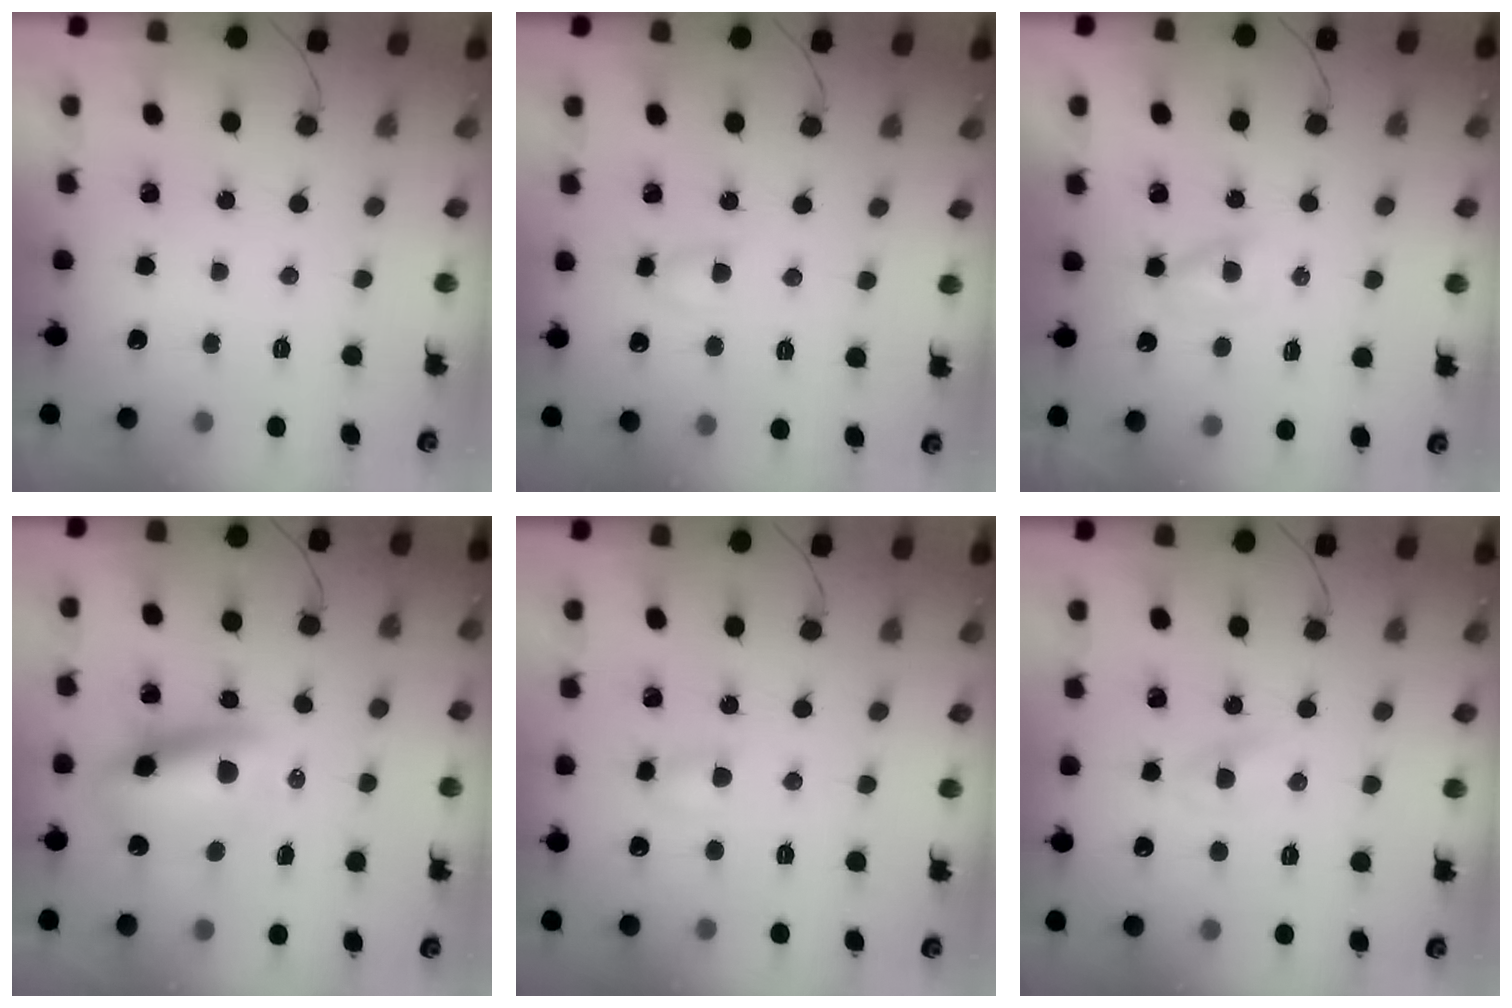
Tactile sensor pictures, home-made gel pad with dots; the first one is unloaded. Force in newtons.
{"total": 4.3, "press": 4.1, "slide": 1.5}
{"total": 2.3, "press": 2.1, "slide": 1.0}
{"total": 12.2, "press": 11.7, "slide": 3.4}
{"total": 3.9, "press": 3.7, "slide": 1.2}
{"total": 1.3, "press": 1.2, "slide": 0.5}